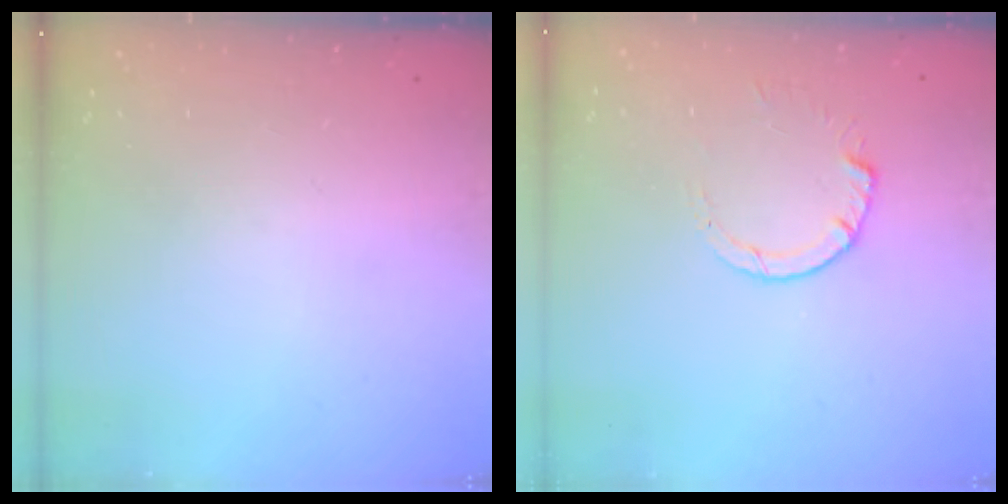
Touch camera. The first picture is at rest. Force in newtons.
{"total": 3.5, "press": 3.5, "slide": 0.4}